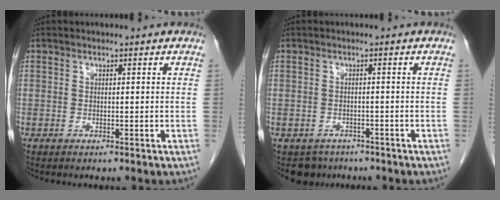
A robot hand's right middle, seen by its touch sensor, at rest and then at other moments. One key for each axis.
{"total": 3.3, "fx": -2.6, "fy": 2.0, "fz": -0.2, "tx": 0.002, "ty": 0.003, "tz": -0.038}